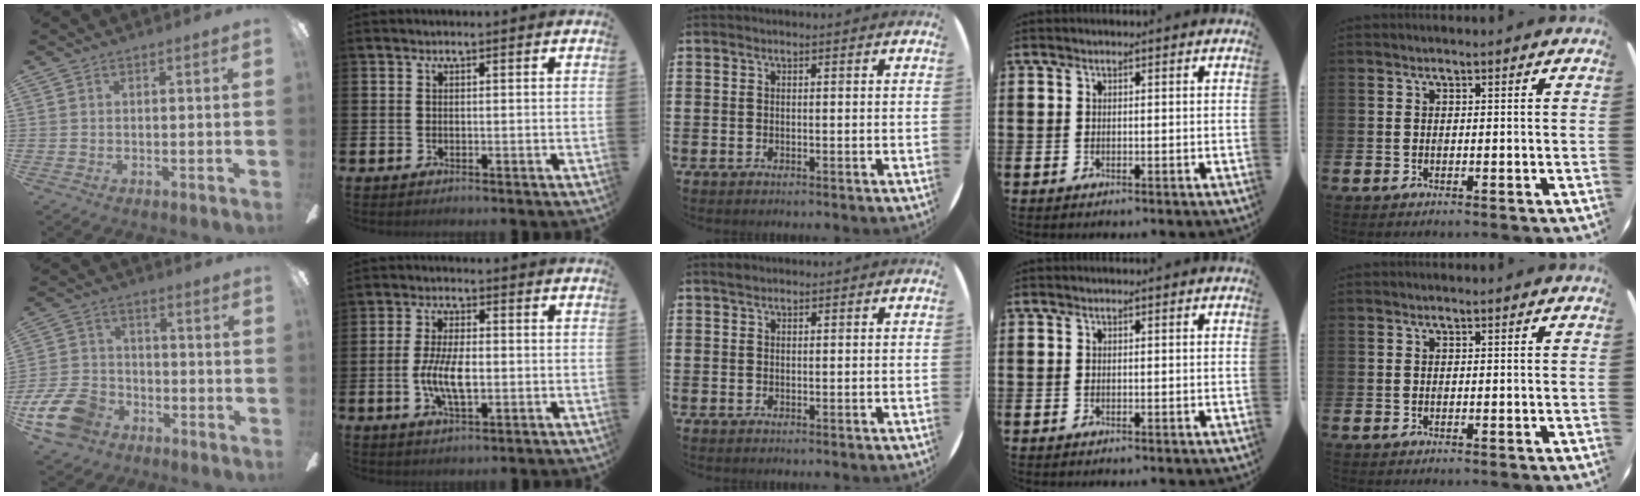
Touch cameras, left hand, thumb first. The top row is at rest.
{"thumb": {"total": 13.2, "force": [-7.1, 8.8, 6.9], "torque": [-0.155, 0.046, -0.128]}, "index": {"total": 6.1, "force": [-0.7, 2.5, 5.5], "torque": [-0.107, -0.002, -0.016]}, "middle": {"total": 0.7, "force": [0.6, 0.2, 0.0], "torque": [-0.001, 0.003, 0.012]}}